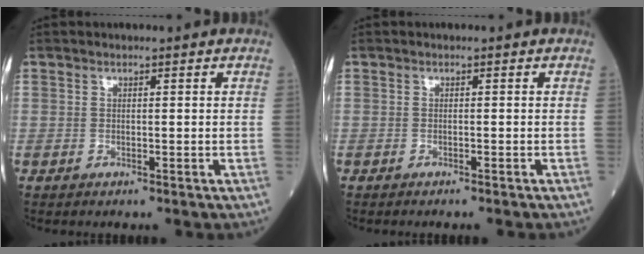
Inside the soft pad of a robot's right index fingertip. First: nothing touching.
{"total": 2.6, "force": [-2.3, 0.0, 1.1], "torque": [-0.017, -0.002, -0.027]}